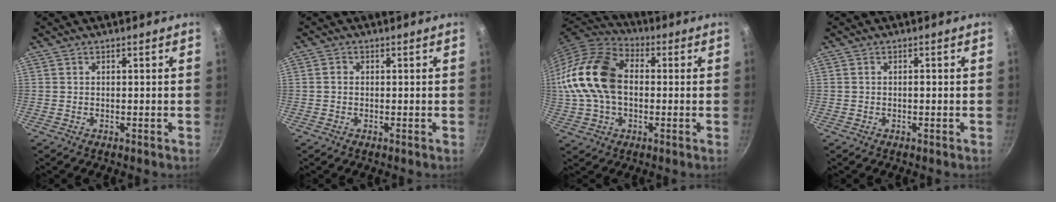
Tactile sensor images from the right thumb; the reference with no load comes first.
{"total": 1.2, "force": [0.0, 1.0, 0.5], "torque": [-0.009, 0.006, -0.003]}
{"total": 19.5, "force": [0.7, 13.5, 14.0], "torque": [-0.278, 0.039, 0.003]}
{"total": 0.7, "force": [-0.1, 0.3, 0.6], "torque": [-0.008, 0.005, -0.003]}